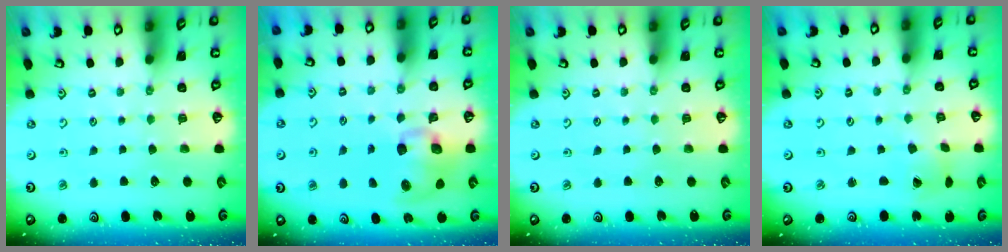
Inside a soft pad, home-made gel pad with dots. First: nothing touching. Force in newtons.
{"total": 10.0, "press": 9.8, "slide": 1.6}
{"total": 0.0}
{"total": 1.2, "press": 1.2, "slide": 0.2}